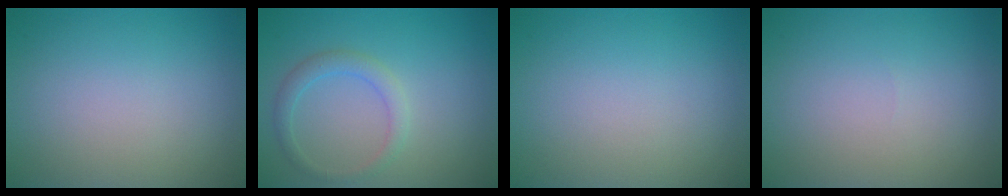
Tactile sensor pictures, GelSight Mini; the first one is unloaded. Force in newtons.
{"total": 2.0, "press": 2.0, "slide": 0.1}
{"total": 0.0}
{"total": 0.0}